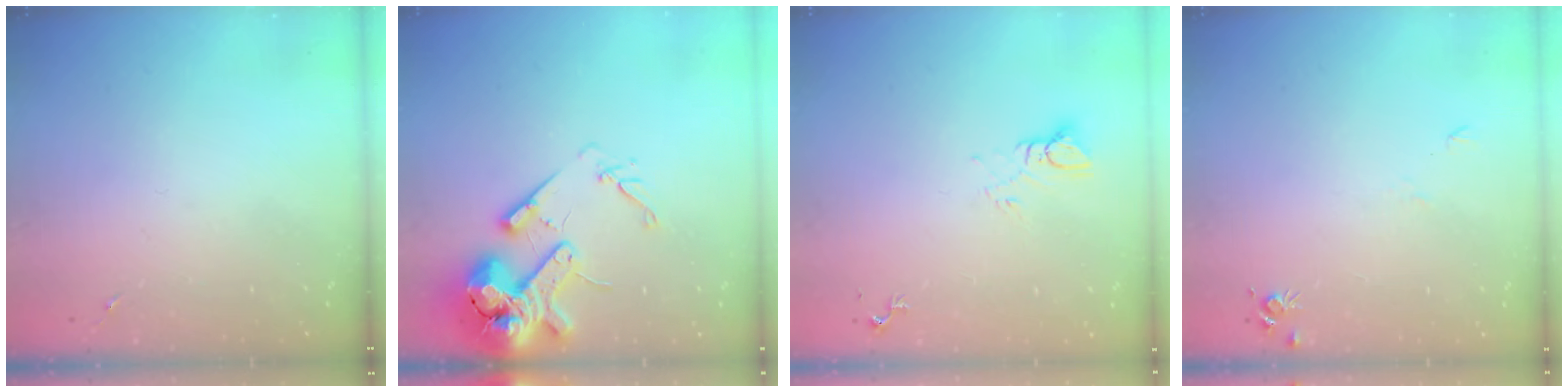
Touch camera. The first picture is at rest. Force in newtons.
{"total": 16.8, "press": 16.6, "slide": 2.5}
{"total": 5.1, "press": 5.1, "slide": 0.5}
{"total": 5.2, "press": 5.2, "slide": 0.7}